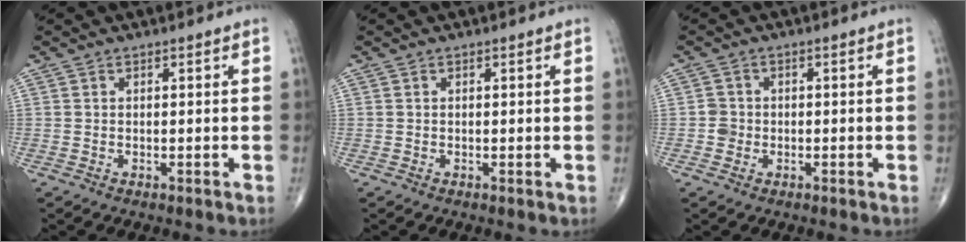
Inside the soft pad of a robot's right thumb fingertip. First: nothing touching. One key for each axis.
{"total": 0.0}
{"total": 2.2, "fx": -0.5, "fy": 2.0, "fz": 0.5, "tx": 0.005, "ty": 0.008, "tz": -0.012}